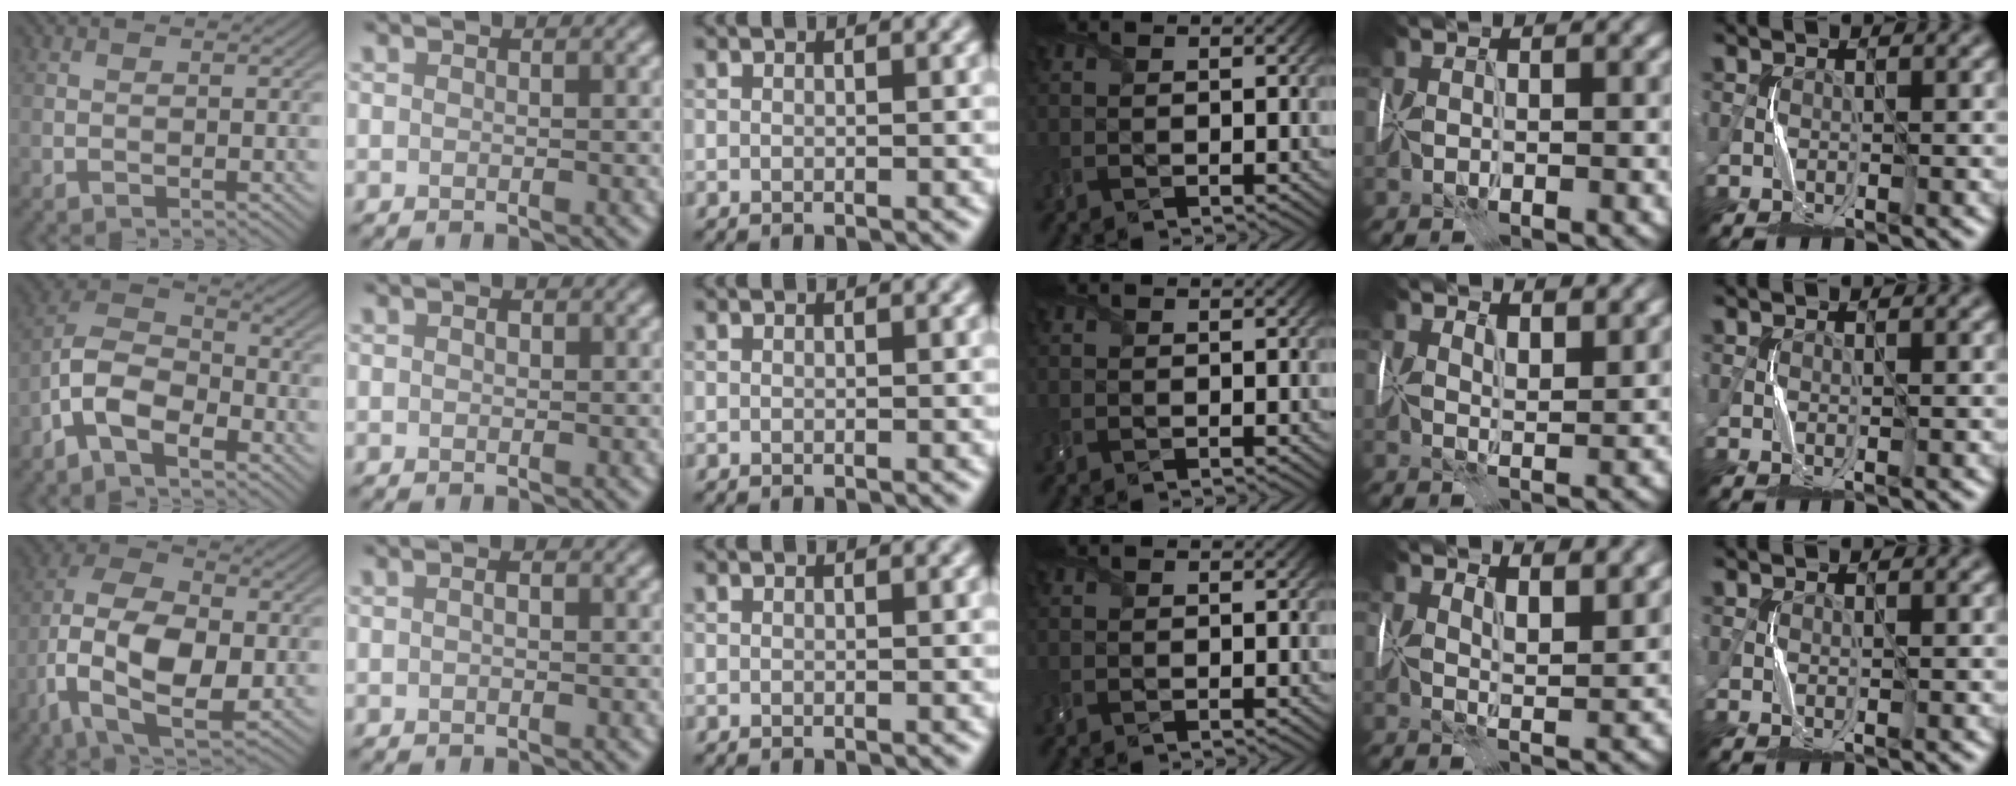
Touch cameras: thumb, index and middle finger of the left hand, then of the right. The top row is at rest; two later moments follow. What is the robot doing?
{"motion": "wrap", "object": "felt sheet"}